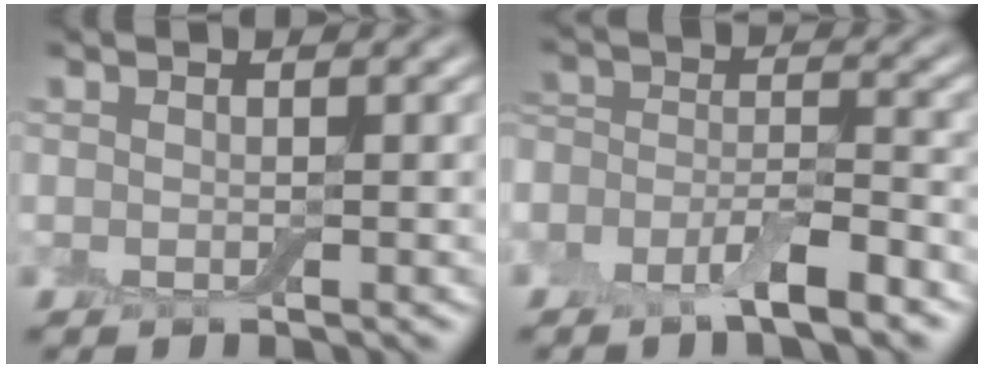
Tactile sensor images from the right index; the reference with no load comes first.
{"total": 5.6, "force": [-3.5, 2.4, 3.8], "torque": [-0.057, 0.001, -0.071]}